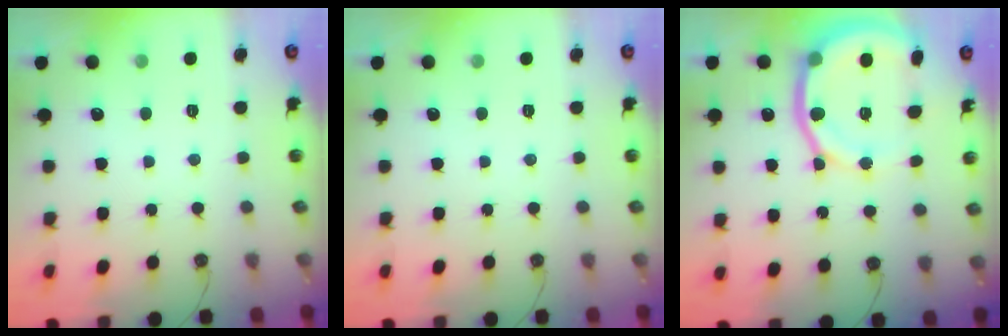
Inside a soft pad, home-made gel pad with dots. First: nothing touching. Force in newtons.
{"total": 0.0}
{"total": 13.5, "press": 13.4, "slide": 1.7}